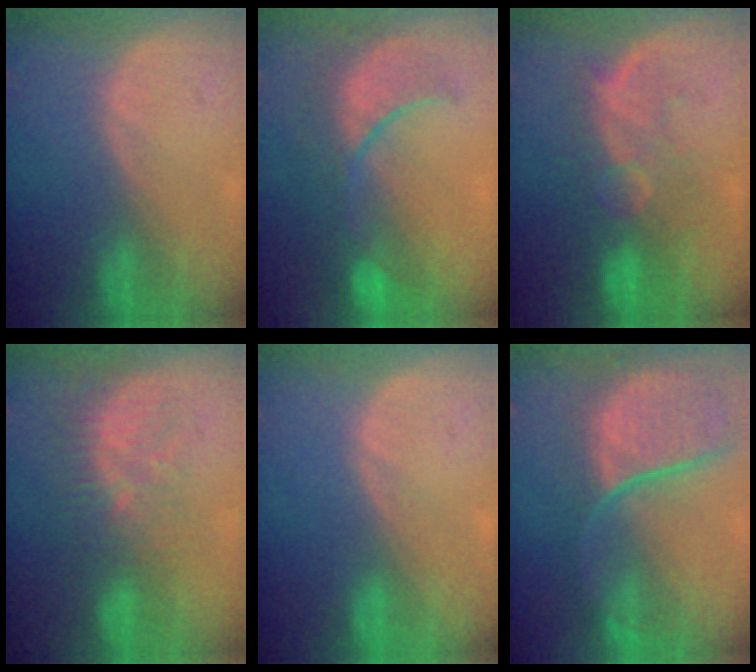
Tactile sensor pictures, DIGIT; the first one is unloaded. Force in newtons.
{"total": 10.3, "press": 9.1, "slide": 4.8}
{"total": 9.9, "press": 8.4, "slide": 5.1}
{"total": 8.8, "press": 7.5, "slide": 4.7}
{"total": 0.0}
{"total": 12.0, "press": 9.9, "slide": 6.8}